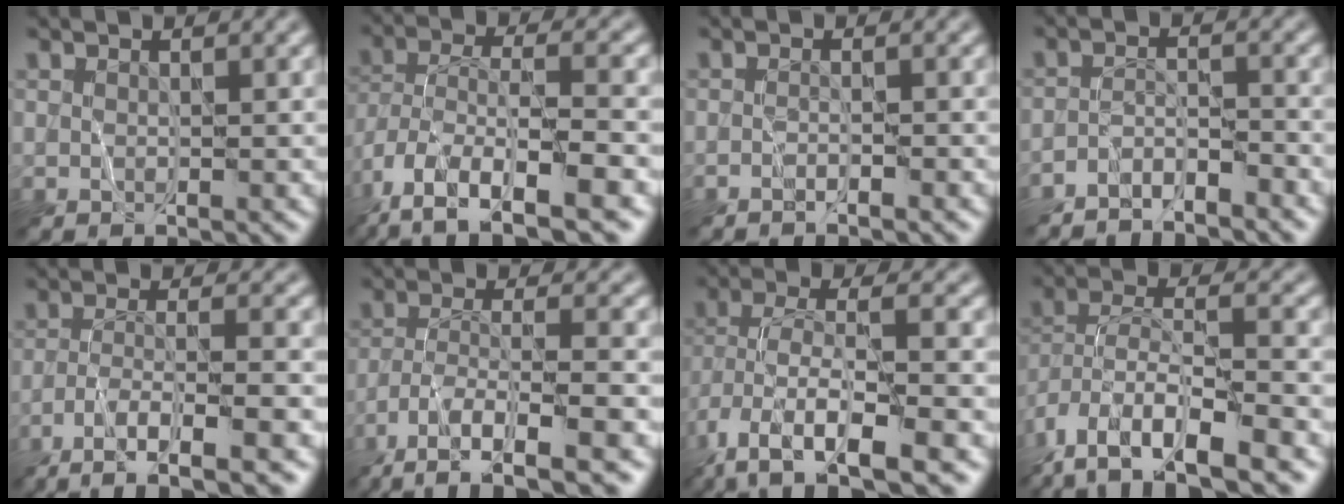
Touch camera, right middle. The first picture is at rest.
{"total": 12.2, "force": [-7.0, 4.8, 8.7], "torque": [-0.183, -0.006, -0.112]}
{"total": 1.0, "force": [-0.9, 0.1, 0.5], "torque": [-0.003, 0.002, -0.022]}
{"total": 3.3, "force": [-3.2, 0.4, 0.8], "torque": [-0.013, 0.003, -0.061]}
{"total": 7.4, "force": [-4.6, 1.5, 5.6], "torque": [-0.082, 0.009, -0.080]}
{"total": 9.5, "force": [-6.3, 2.5, 6.6], "torque": [-0.118, -0.002, -0.106]}
{"total": 10.3, "force": [-5.3, 3.9, 8.0], "torque": [-0.156, -0.004, -0.095]}
{"total": 12.6, "force": [-8.2, 4.5, 8.4], "torque": [-0.166, 0.001, -0.137]}